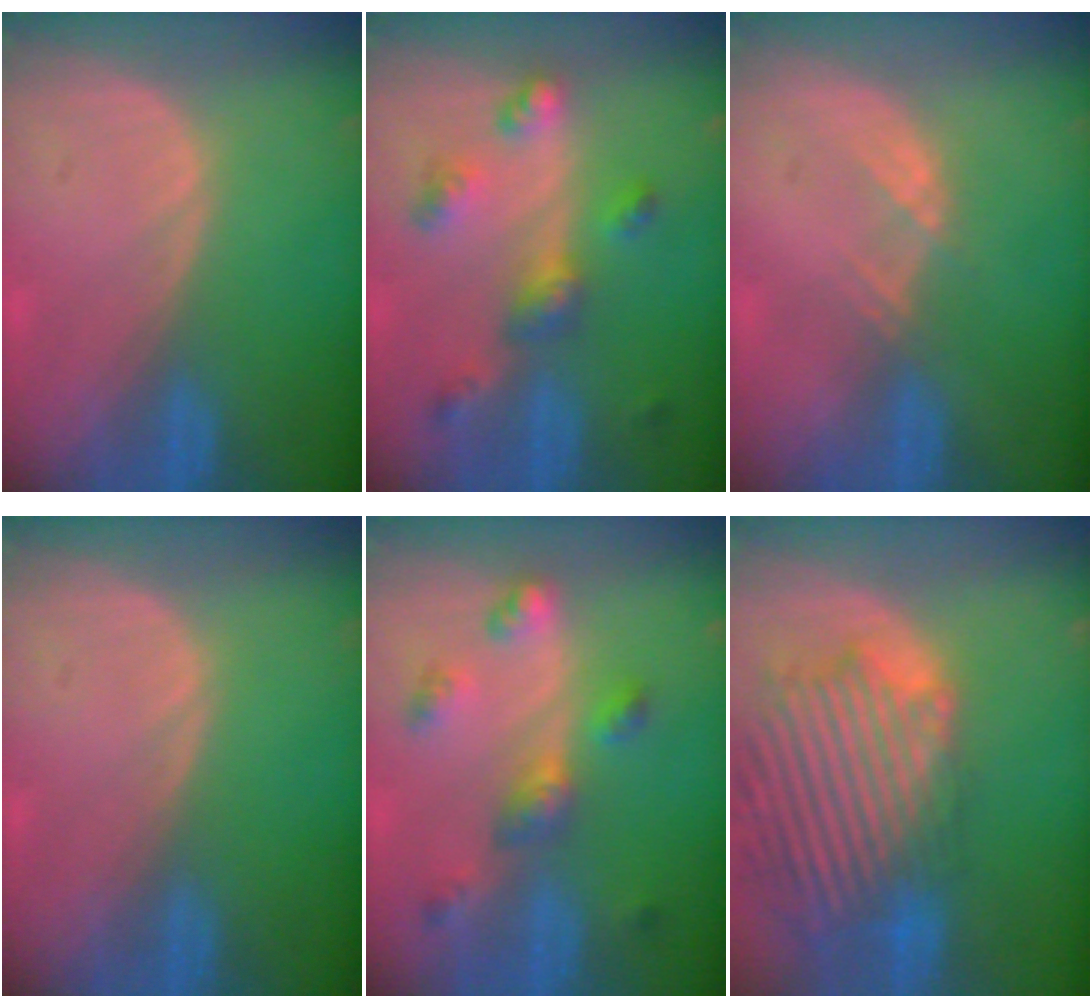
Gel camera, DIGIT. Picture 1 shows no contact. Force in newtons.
{"total": 6.7, "press": 5.8, "slide": 3.3}
{"total": 1.9, "press": 1.8, "slide": 0.8}
{"total": 0.0}
{"total": 6.3, "press": 5.8, "slide": 2.4}
{"total": 14.5, "press": 12.3, "slide": 7.6}